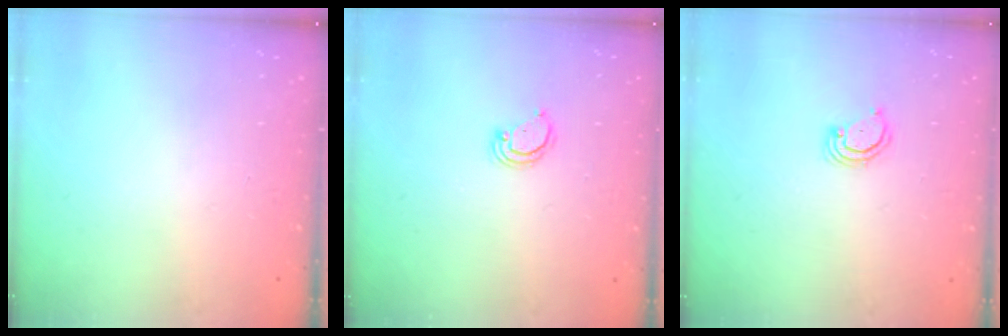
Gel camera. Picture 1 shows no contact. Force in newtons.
{"total": 2.8, "press": 2.8, "slide": 0.2}
{"total": 2.9, "press": 2.9, "slide": 0.2}